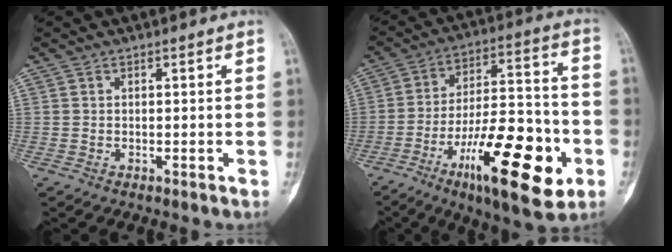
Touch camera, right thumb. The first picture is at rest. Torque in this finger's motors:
{"motor_torque": [0.59, 0.81, 1.67, -1.10, 0.05]}